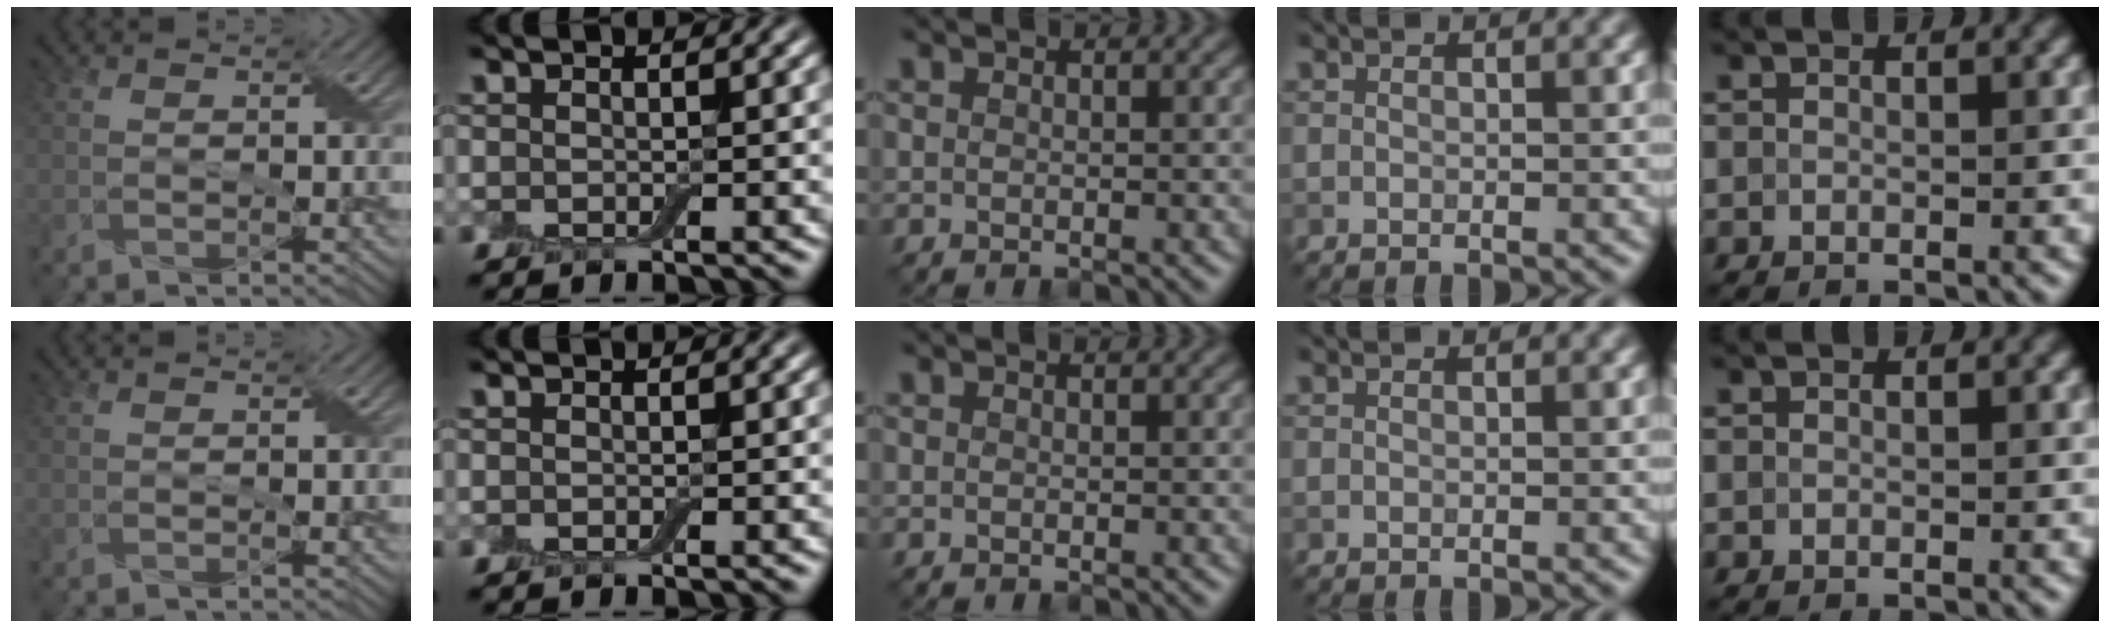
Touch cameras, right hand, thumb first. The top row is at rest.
{}